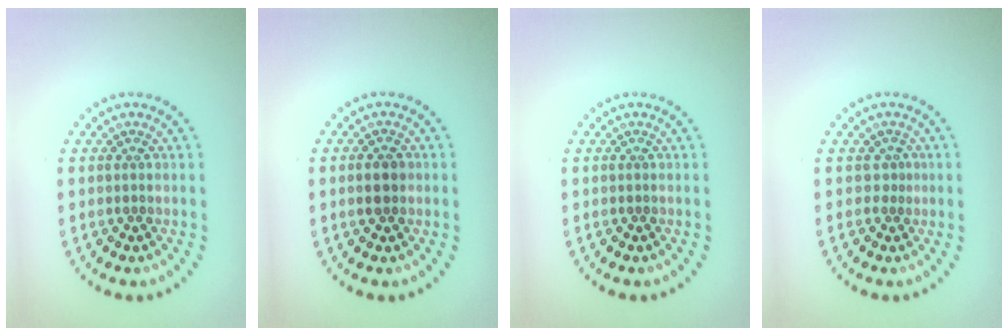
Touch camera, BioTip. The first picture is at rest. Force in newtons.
{"total": 1.6, "press": 1.6, "slide": 0.2}
{"total": 0.0}
{"total": 0.6, "press": 0.1, "slide": 0.6}